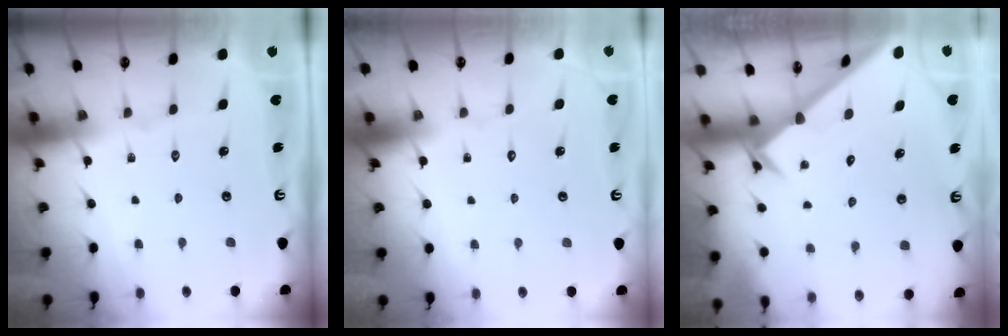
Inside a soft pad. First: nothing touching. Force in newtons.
{"total": 1.6, "press": 1.5, "slide": 0.1}
{"total": 2.5, "press": 2.5, "slide": 0.2}